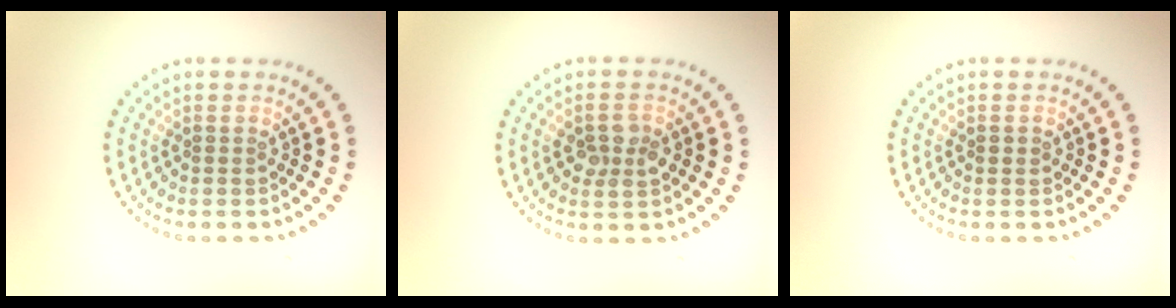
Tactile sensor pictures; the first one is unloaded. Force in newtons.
{"total": 2.4, "press": 2.4, "slide": 0.1}
{"total": 0.7, "press": 0.7, "slide": 0.0}